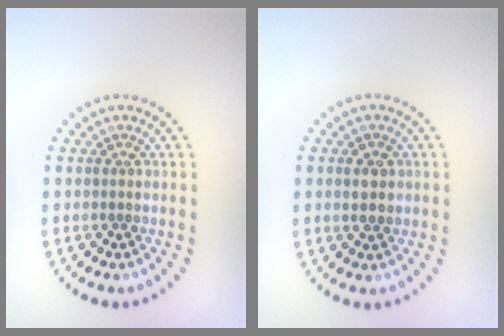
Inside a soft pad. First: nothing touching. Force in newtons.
{"total": 1.9, "press": 1.8, "slide": 0.4}